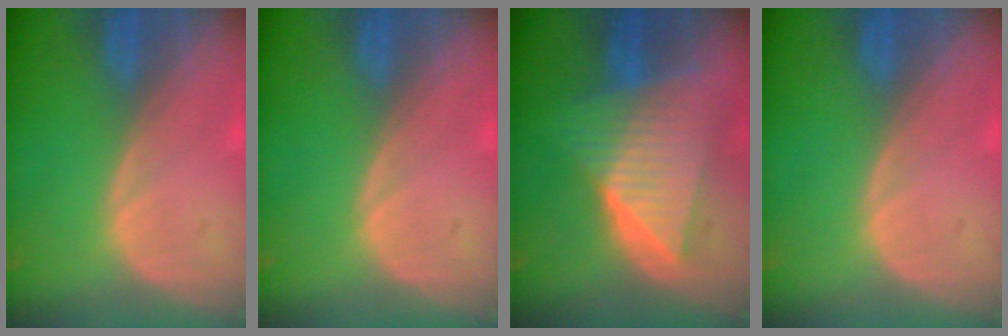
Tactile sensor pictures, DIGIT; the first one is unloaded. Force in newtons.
{"total": 0.0}
{"total": 9.6, "press": 9.6, "slide": 0.6}
{"total": 0.0}